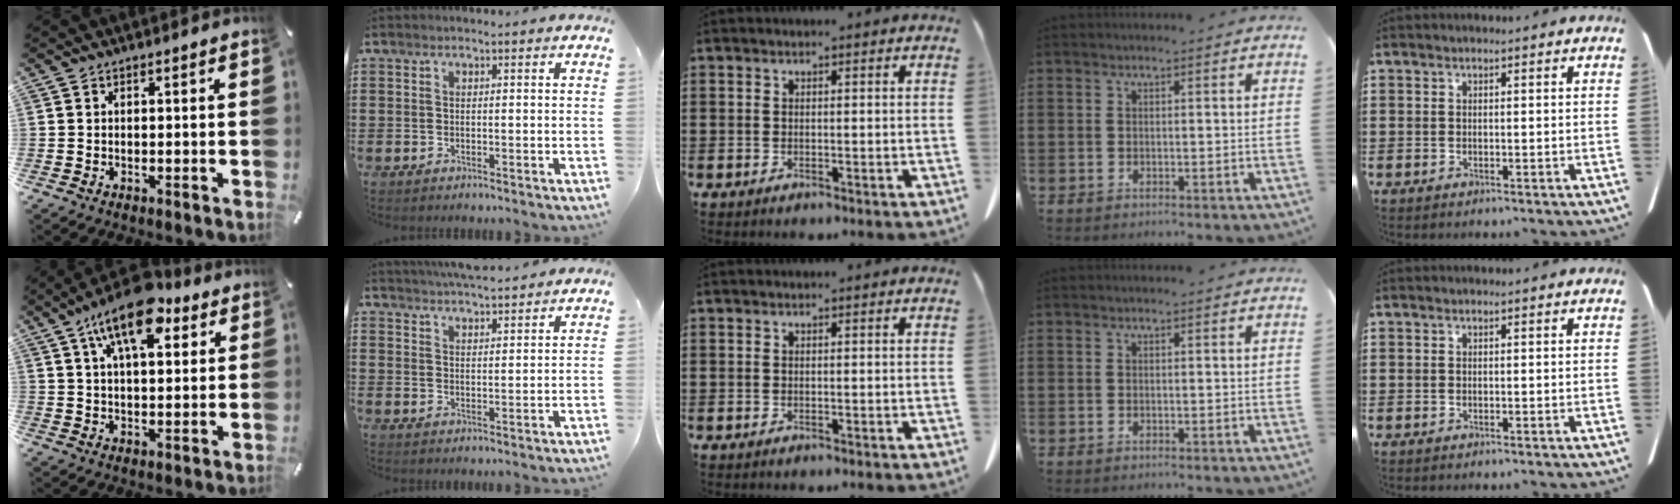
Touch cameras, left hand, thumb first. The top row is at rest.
{"thumb": {"total": 14.8, "force": [8.3, 6.8, 10.2], "torque": [-0.164, -0.022, 0.141]}, "index": {"total": 4.3, "force": [4.3, 0.0, 0.7], "torque": [-0.027, -0.018, 0.078]}}